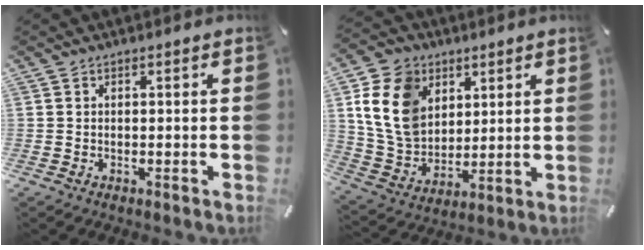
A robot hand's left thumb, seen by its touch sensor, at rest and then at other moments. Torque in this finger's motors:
{"motor_torque": [0.58, 0.58, 1.47, -1.30, 0.45]}